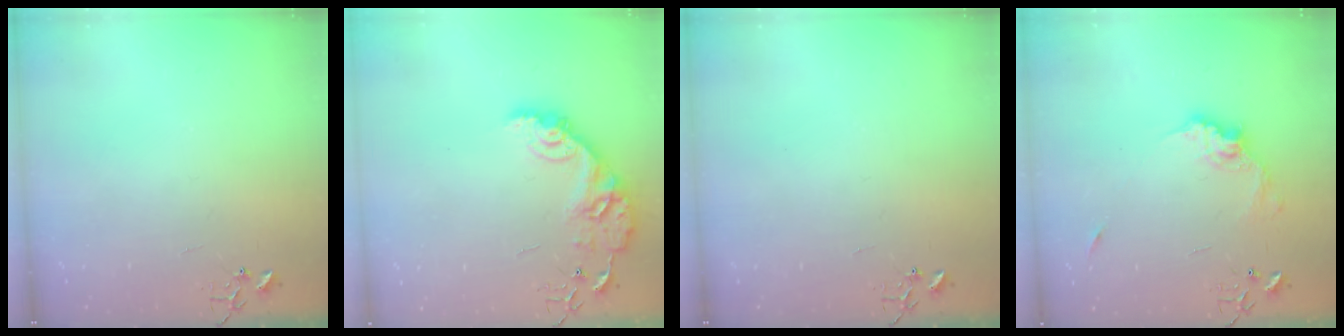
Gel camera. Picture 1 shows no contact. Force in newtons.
{"total": 14.5, "press": 14.5, "slide": 1.0}
{"total": 0.0}
{"total": 11.5, "press": 11.5, "slide": 0.8}